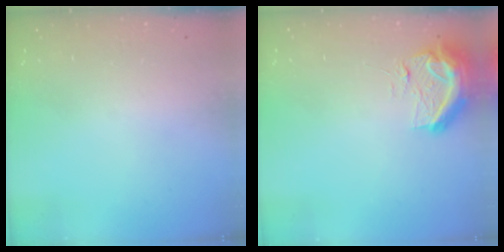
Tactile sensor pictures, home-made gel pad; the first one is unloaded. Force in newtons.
{"total": 14.4, "press": 11.8, "slide": 8.4}